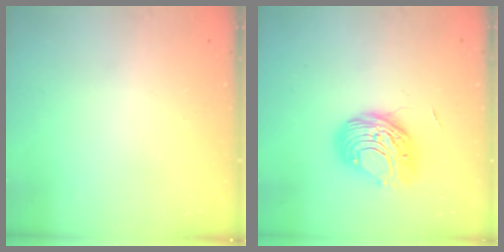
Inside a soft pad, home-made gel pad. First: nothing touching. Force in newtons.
{"total": 9.4, "press": 9.4, "slide": 0.8}